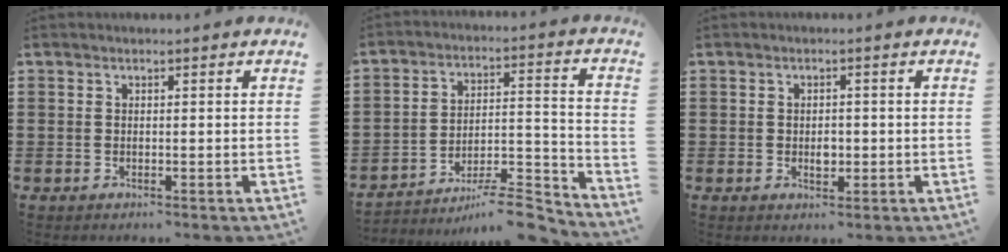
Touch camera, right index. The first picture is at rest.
{"total": 8.4, "force": [-7.5, 1.3, 3.5], "torque": [-0.043, 0.016, -0.145]}
{"total": 2.0, "force": [-0.3, 1.3, 1.5], "torque": [-0.030, 0.003, -0.006]}